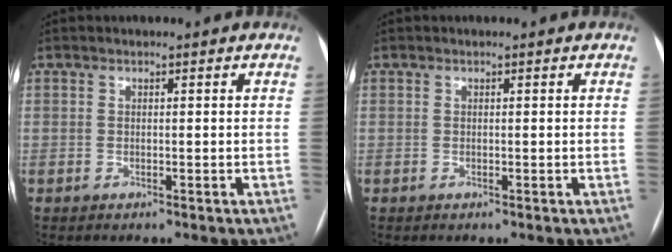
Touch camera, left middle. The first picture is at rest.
{"total": 0.0}